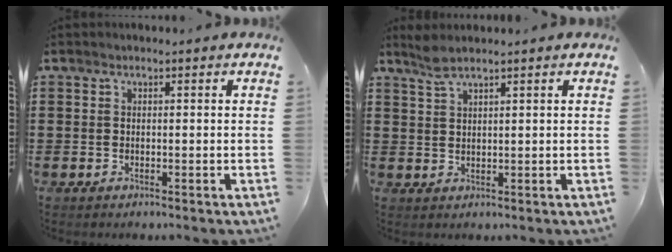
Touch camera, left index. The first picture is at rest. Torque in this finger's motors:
{"motor_torque": [0.58, -0.59, 0.06, 0.06]}